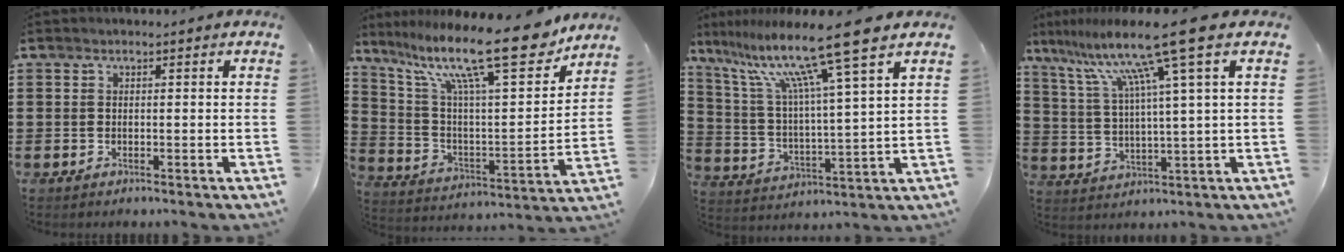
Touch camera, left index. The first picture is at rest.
{"total": 18.2, "force": [13.4, 2.6, 12.0], "torque": [-0.237, -0.073, 0.219]}
{"total": 14.0, "force": [9.8, 0.3, 10.1], "torque": [-0.208, -0.046, 0.152]}
{"total": 13.2, "force": [7.7, -0.9, 10.7], "torque": [-0.234, -0.027, 0.116]}